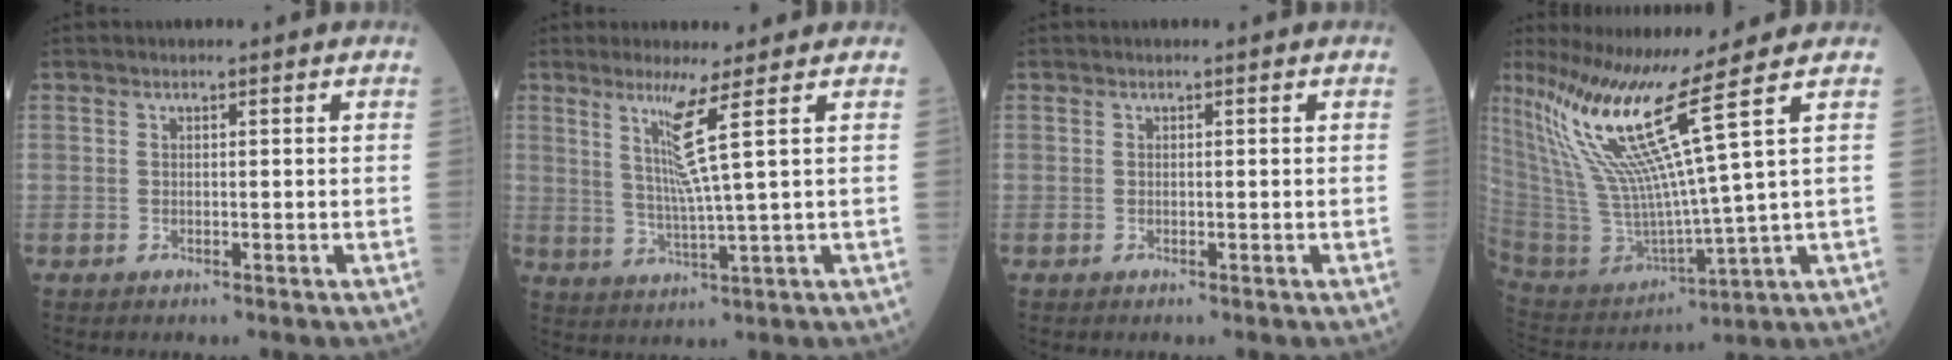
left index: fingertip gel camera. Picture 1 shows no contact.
{"total": 6.1, "force": [2.7, -2.0, 5.1], "torque": [-0.099, -0.018, 0.058]}
{"total": 0.0}
{"total": 15.9, "force": [9.0, -2.8, 12.8], "torque": [-0.245, -0.015, 0.173]}